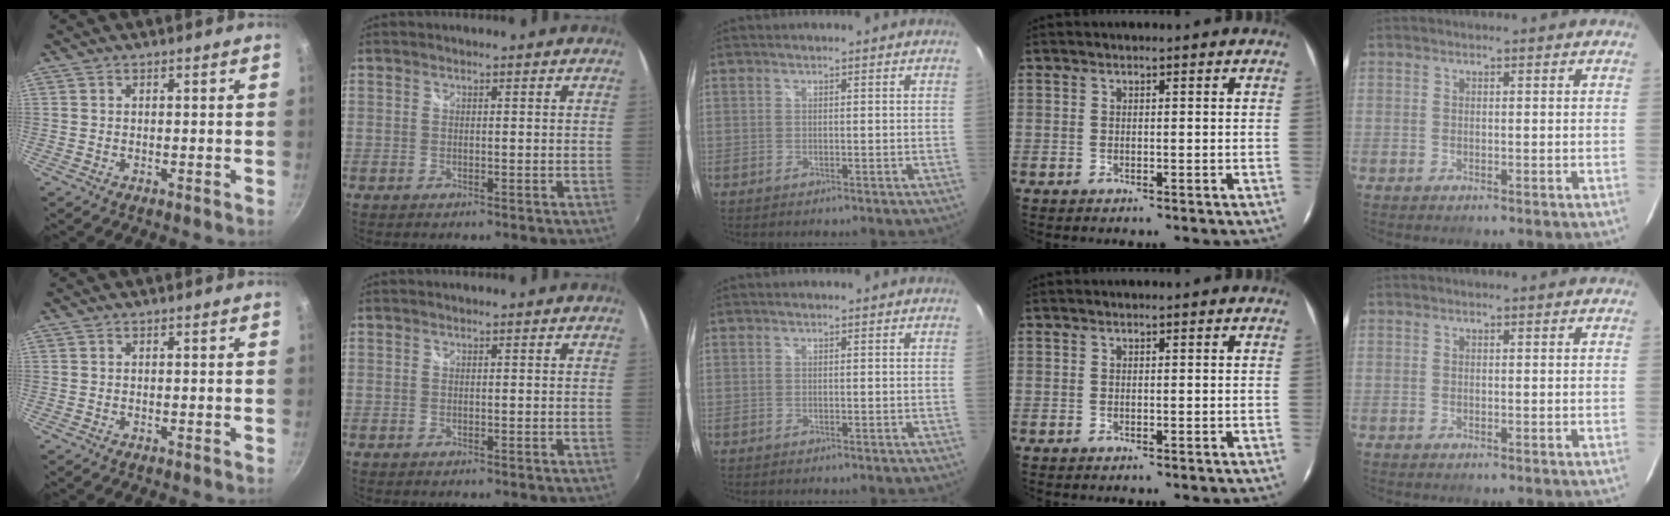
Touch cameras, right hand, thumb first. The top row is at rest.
{}